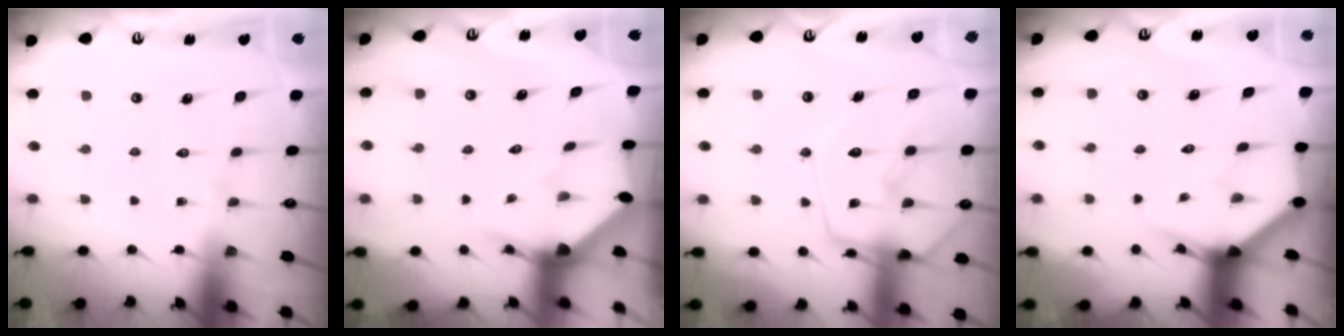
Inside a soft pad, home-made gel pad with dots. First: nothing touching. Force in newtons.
{"total": 2.8, "press": 2.8, "slide": 0.3}
{"total": 14.2, "press": 14.2, "slide": 1.2}
{"total": 4.0, "press": 4.0, "slide": 0.5}